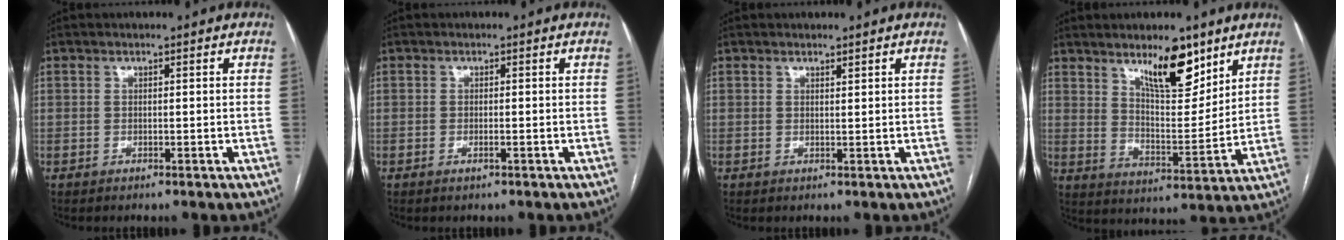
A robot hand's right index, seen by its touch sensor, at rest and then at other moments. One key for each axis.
{"total": 0.8, "fx": -0.4, "fy": 0.1, "fz": 0.7, "tx": -0.015, "ty": -0.002, "tz": -0.006}
{"total": 0.6, "fx": 0.6, "fy": 0.0, "fz": 0.2, "tx": -0.007, "ty": -0.004, "tz": 0.010}
{"total": 10.6, "fx": 7.2, "fy": 3.1, "fz": 7.1, "tx": -0.118, "ty": -0.008, "tz": 0.127}